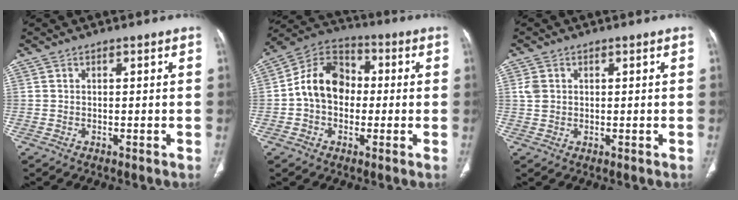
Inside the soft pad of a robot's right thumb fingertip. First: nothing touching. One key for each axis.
{"total": 12.3, "fx": -0.4, "fy": 9.5, "fz": 7.9, "tx": -0.117, "ty": 0.037, "tz": -0.019}
{"total": 2.4, "fx": 0.5, "fy": 1.9, "fz": 1.3, "tx": -0.025, "ty": 0.000, "tz": 0.014}